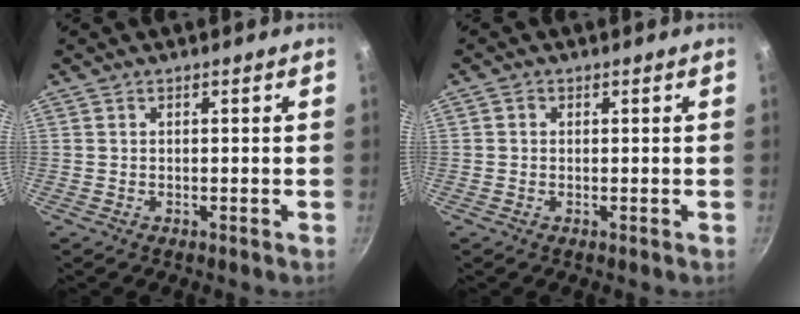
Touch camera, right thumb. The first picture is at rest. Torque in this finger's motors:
{"motor_torque": [-0.80, 0.12, -0.47, 0.04, 0.04]}